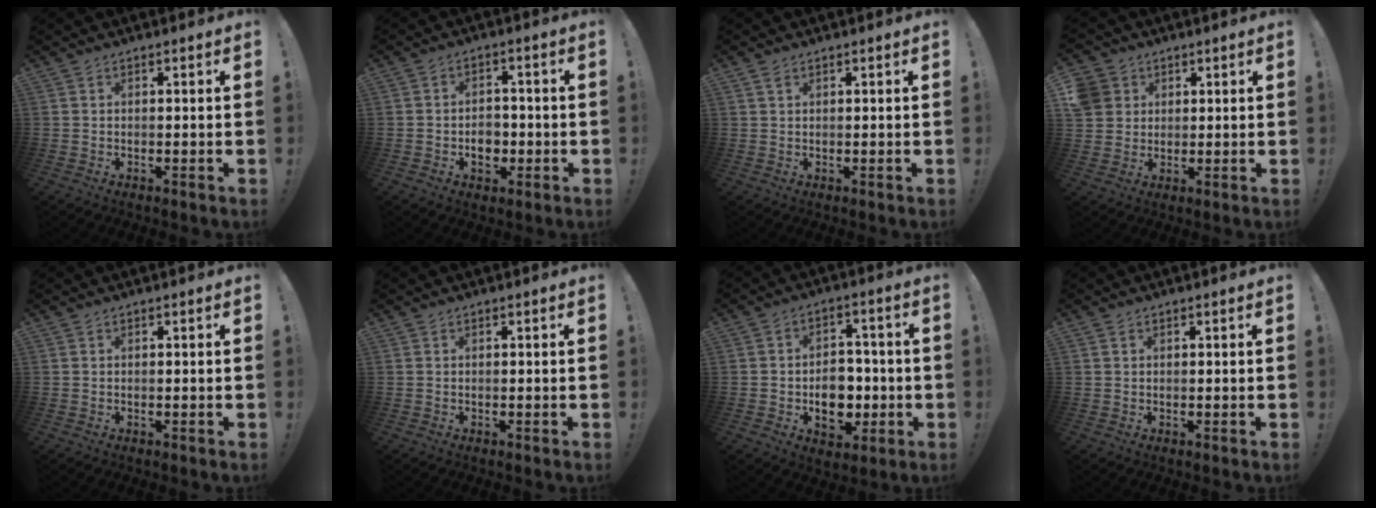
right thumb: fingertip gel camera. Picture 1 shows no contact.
{"total": 6.5, "force": [-1.9, 5.1, 3.6], "torque": [-0.041, 0.004, -0.036]}
{"total": 1.5, "force": [1.0, 0.7, 1.0], "torque": [-0.019, -0.001, 0.018]}
{"total": 6.9, "force": [2.6, 6.2, 1.5], "torque": [-0.032, -0.014, 0.053]}
{"total": 0.0}
{"total": 0.0}
{"total": 11.1, "force": [-2.5, 8.3, 6.9], "torque": [-0.094, 0.011, -0.039]}
{"total": 0.5, "force": [0.4, 0.3, 0.2], "torque": [0.001, -0.001, 0.007]}